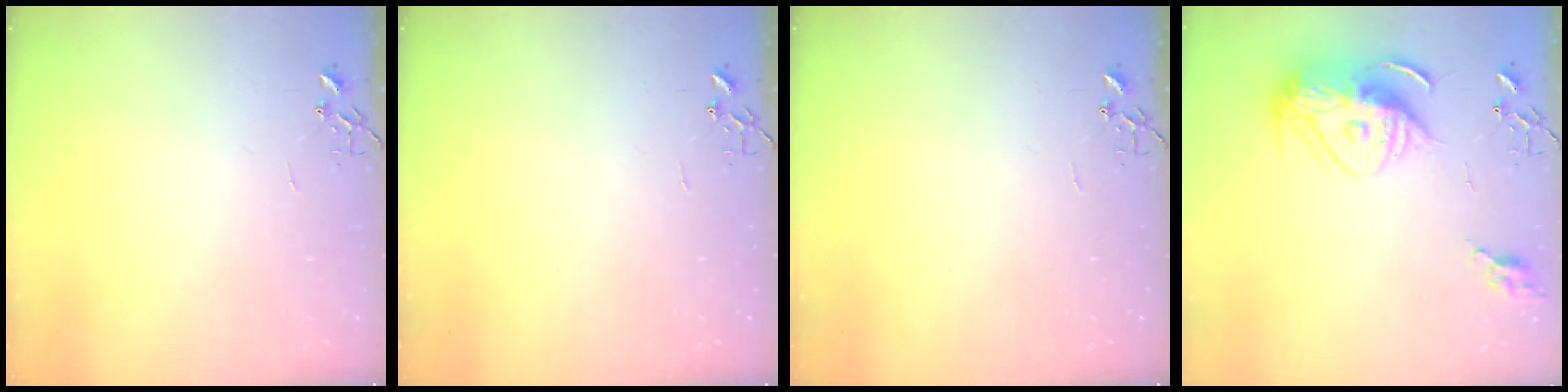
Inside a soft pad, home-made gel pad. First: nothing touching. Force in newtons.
{"total": 0.0}
{"total": 0.0}
{"total": 15.7, "press": 15.6, "slide": 1.9}